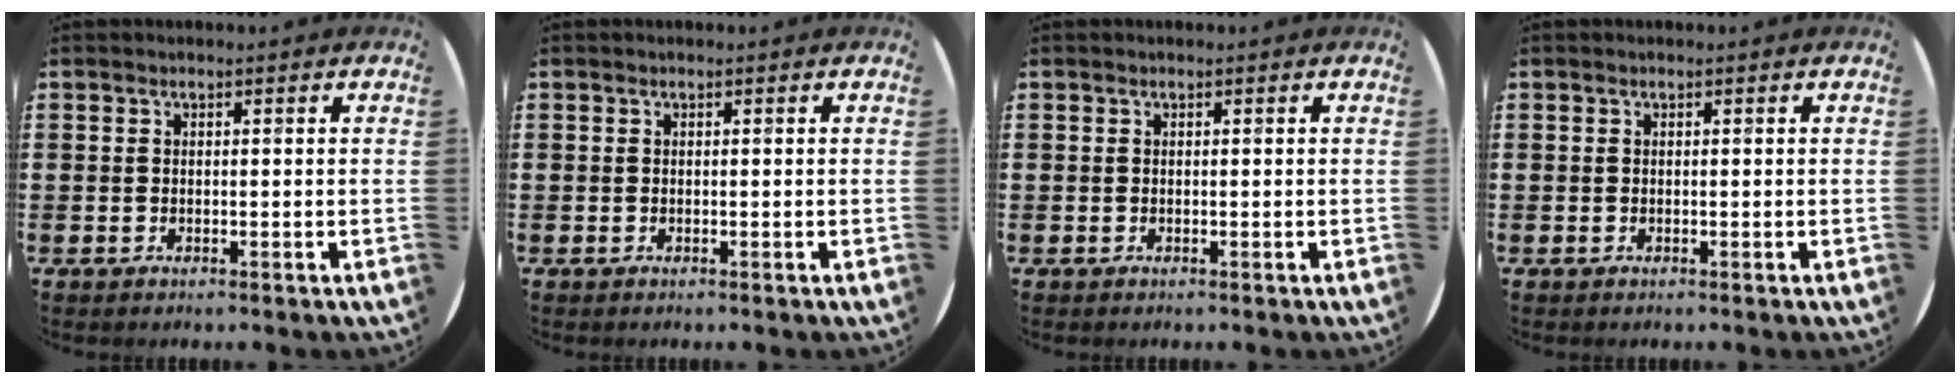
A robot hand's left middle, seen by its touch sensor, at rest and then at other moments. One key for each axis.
{"total": 0.0}
{"total": 0.0}
{"total": 0.0}